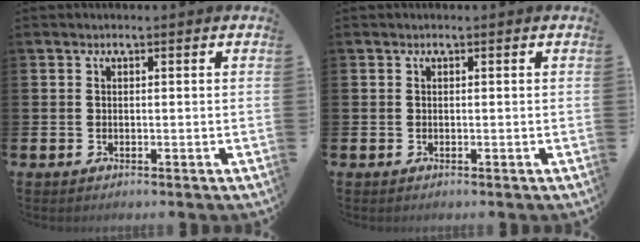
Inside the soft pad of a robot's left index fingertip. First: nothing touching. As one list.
[{"total": 0.0}]